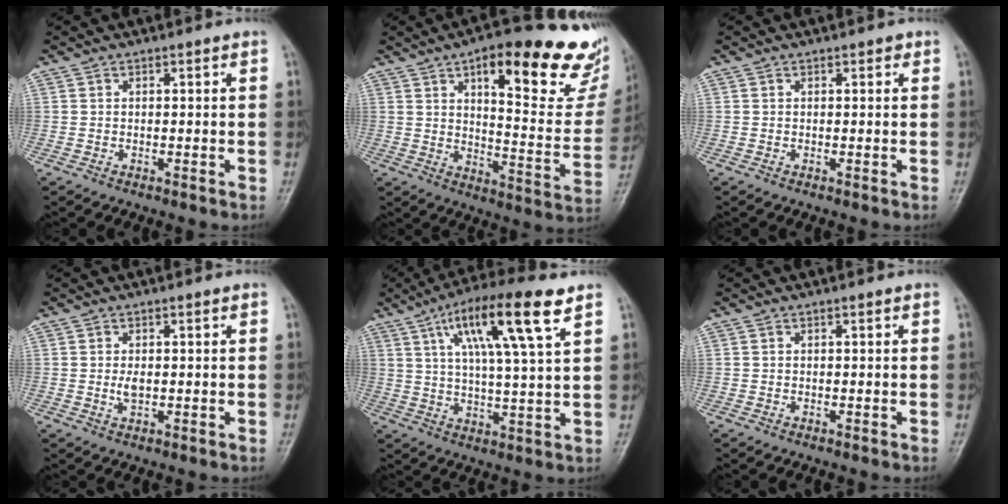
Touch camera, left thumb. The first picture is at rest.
{"total": 25.9, "force": [15.1, 8.2, 19.4], "torque": [-0.215, -0.055, 0.206]}
{"total": 0.7, "force": [0.4, 0.4, 0.3], "torque": [0.000, -0.001, 0.001]}
{"total": 2.2, "force": [0.1, 1.1, 1.9], "torque": [-0.035, -0.003, 0.003]}
{"total": 15.6, "force": [7.6, 2.4, 13.4], "torque": [-0.233, -0.012, 0.128]}
{"total": 0.0}